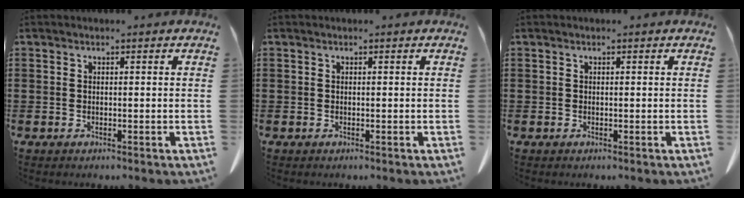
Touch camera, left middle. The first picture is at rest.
{"total": 0.0}
{"total": 0.0}